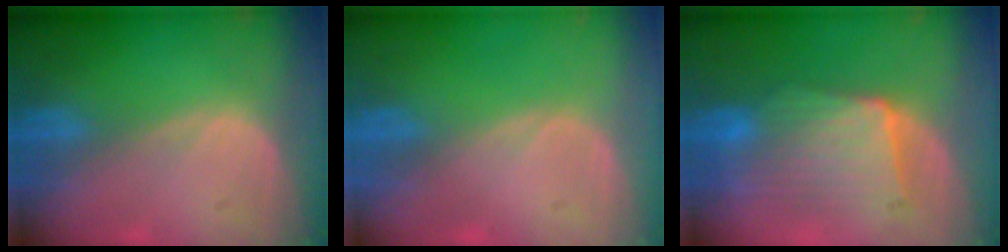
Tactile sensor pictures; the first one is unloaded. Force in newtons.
{"total": 0.0}
{"total": 8.2, "press": 8.1, "slide": 1.4}